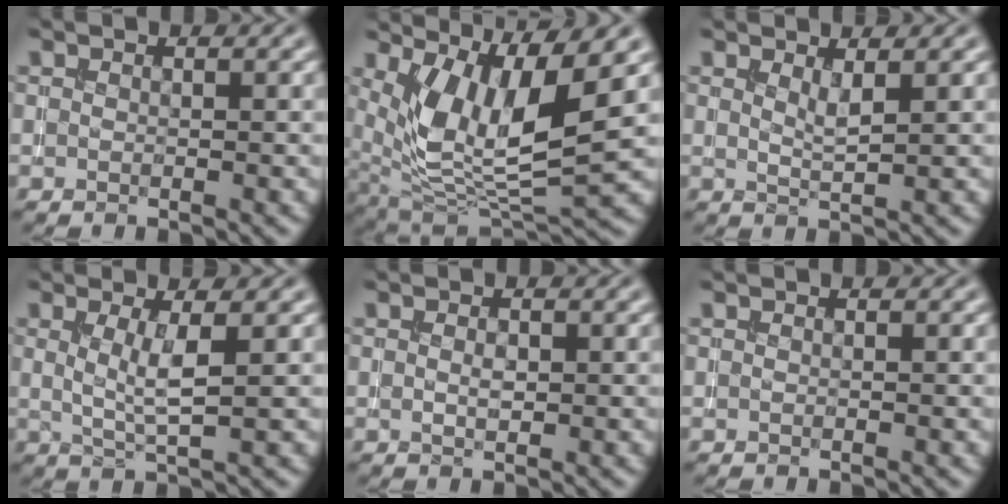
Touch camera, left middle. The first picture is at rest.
{"total": 9.5, "force": [3.1, 3.5, 8.3], "torque": [-0.160, -0.015, 0.061]}
{"total": 1.5, "force": [0.9, 0.3, 1.2], "torque": [-0.020, -0.005, 0.015]}
{"total": 3.1, "force": [0.6, 0.6, 3.0], "torque": [-0.060, -0.006, 0.012]}
{"total": 1.1, "force": [0.1, 0.6, 0.9], "torque": [-0.018, -0.001, 0.002]}
{"total": 0.0}